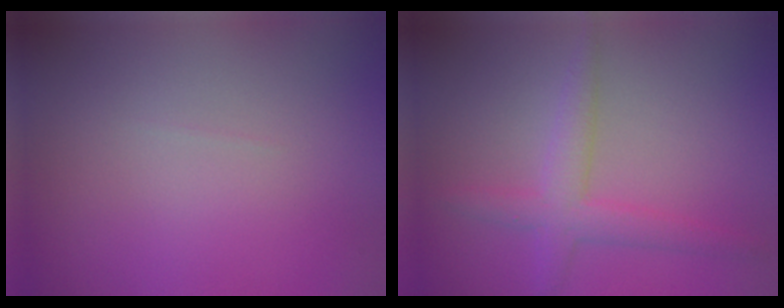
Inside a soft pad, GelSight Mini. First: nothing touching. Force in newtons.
{"total": 3.0, "press": 3.0, "slide": 0.2}